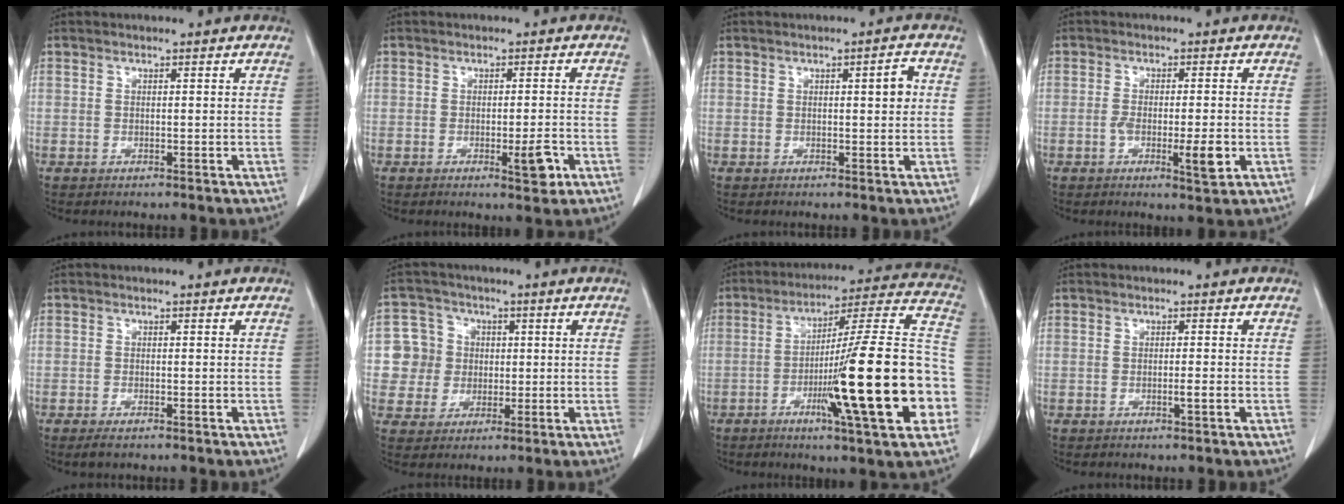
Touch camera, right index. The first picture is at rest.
{"total": 3.8, "force": [-1.5, 0.7, 3.5], "torque": [-0.049, -0.004, -0.018]}
{"total": 2.5, "force": [0.4, 0.6, 2.4], "torque": [-0.033, 0.003, 0.006]}
{"total": 5.4, "force": [-1.6, 0.9, 5.0], "torque": [-0.082, -0.006, -0.024]}
{"total": 1.7, "force": [-1.3, 0.3, 1.1], "torque": [-0.023, -0.005, -0.020]}
{"total": 6.8, "force": [0.5, 6.8, 0.7], "torque": [-0.013, 0.023, 0.013]}
{"total": 25.1, "force": [-6.5, 0.9, 24.2], "torque": [-0.298, 0.003, -0.106]}
{"total": 1.2, "force": [-0.4, -0.2, 1.2], "torque": [-0.020, -0.002, -0.007]}